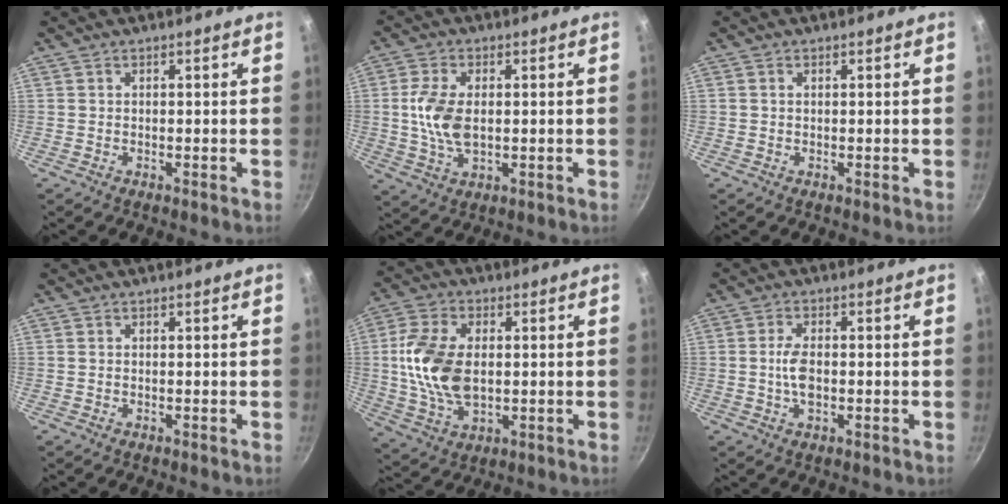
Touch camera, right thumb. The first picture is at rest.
{"total": 8.8, "force": [0.4, 5.1, 7.2], "torque": [-0.144, 0.000, 0.008]}
{"total": 0.6, "force": [0.2, 0.4, 0.4], "torque": [-0.007, 0.002, 0.002]}
{"total": 0.0}
{"total": 13.9, "force": [0.7, 8.6, 10.9], "torque": [-0.200, 0.000, 0.014]}
{"total": 4.8, "force": [-0.4, 2.4, 4.1], "torque": [-0.080, 0.004, -0.013]}